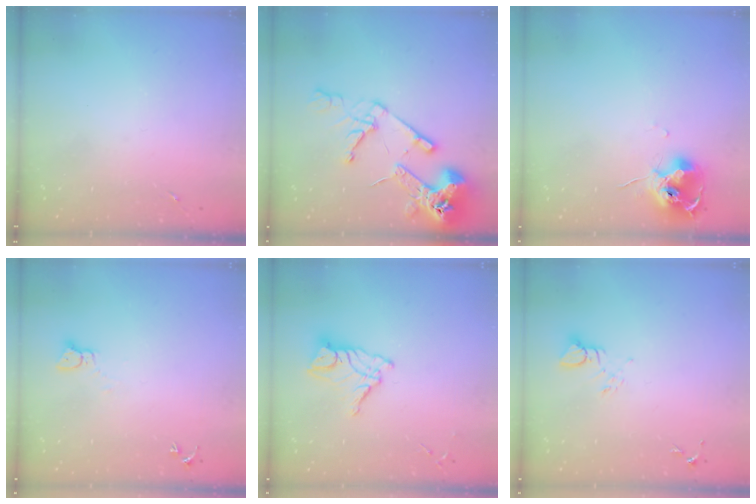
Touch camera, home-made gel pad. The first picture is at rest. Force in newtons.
{"total": 16.6, "press": 16.5, "slide": 2.0}
{"total": 10.6, "press": 10.5, "slide": 0.8}
{"total": 2.3, "press": 2.3, "slide": 0.3}
{"total": 11.3, "press": 11.2, "slide": 1.1}
{"total": 3.8, "press": 3.8, "slide": 0.5}